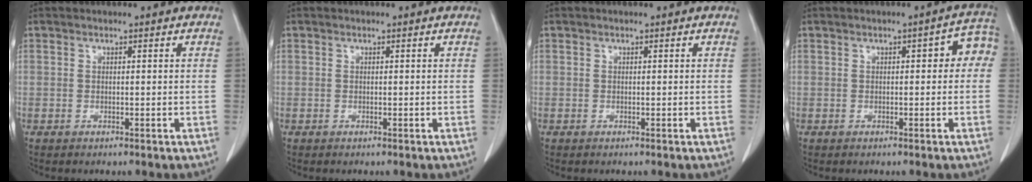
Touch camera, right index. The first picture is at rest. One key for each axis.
{"total": 0.0}
{"total": 0.0}
{"total": 4.4, "fx": 0.5, "fy": 1.8, "fz": 4.0, "tx": -0.038, "ty": 0.027, "tz": 0.000}